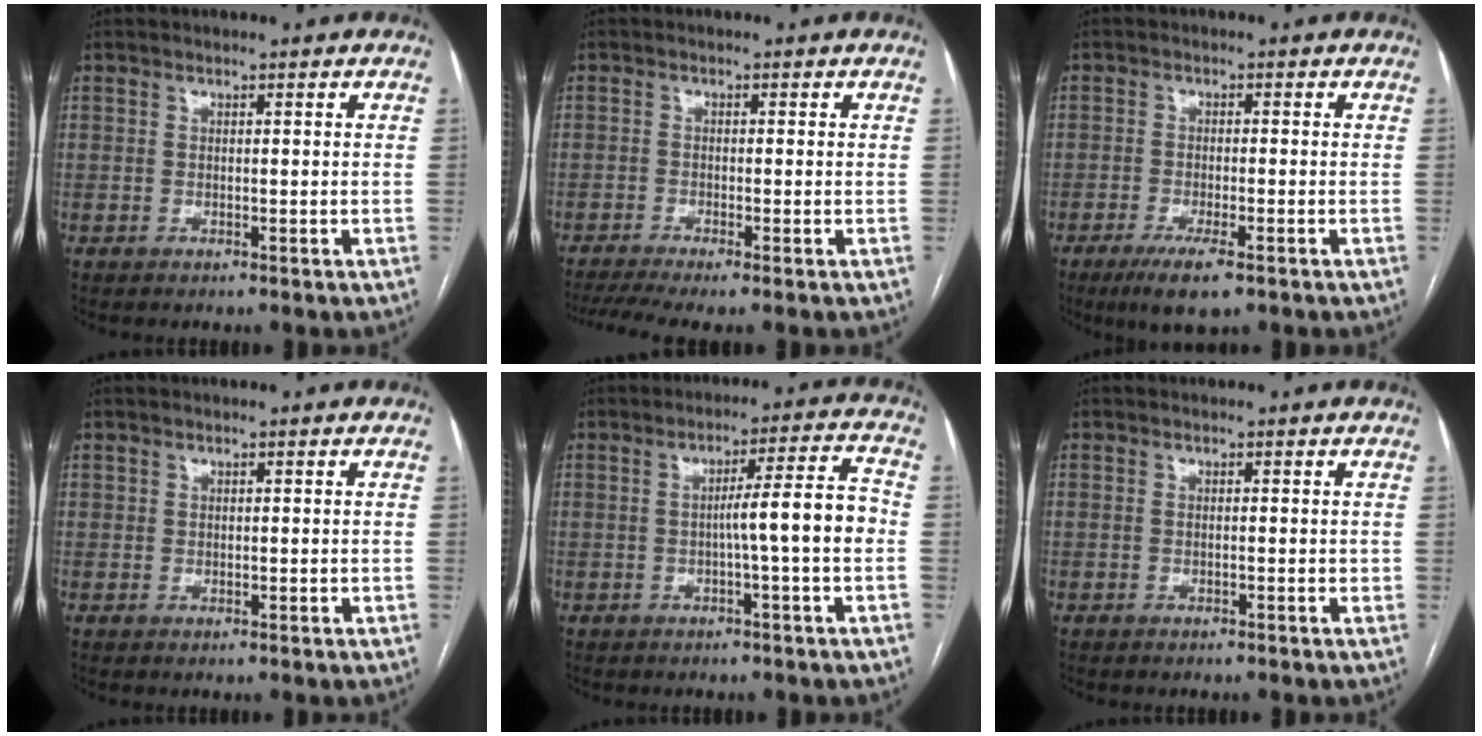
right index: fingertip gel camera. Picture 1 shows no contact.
{"total": 5.9, "force": [-4.4, 0.3, 3.9], "torque": [-0.069, -0.009, -0.077]}
{"total": 5.9, "force": [-3.6, 1.2, 4.5], "torque": [-0.079, -0.013, -0.057]}
{"total": 0.7, "force": [0.3, 0.6, 0.2], "torque": [0.003, 0.000, 0.004]}
{"total": 7.6, "force": [-1.1, -0.6, 7.5], "torque": [-0.109, 0.015, -0.017]}
{"total": 0.6, "force": [-0.1, 0.3, 0.5], "torque": [-0.008, 0.000, -0.001]}